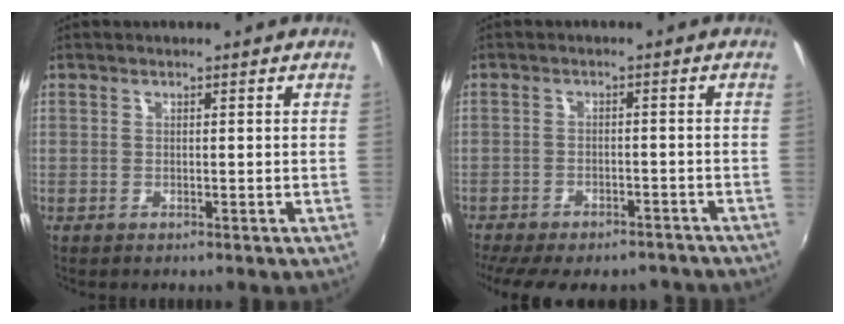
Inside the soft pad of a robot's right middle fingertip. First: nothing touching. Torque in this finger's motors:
{"motor_torque": [1.09, -1.05, 0.57, 0.16]}